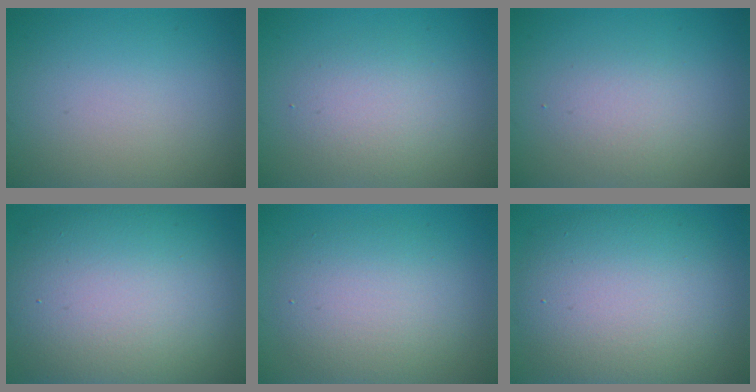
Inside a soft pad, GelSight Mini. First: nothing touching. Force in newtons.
{"total": 2.9, "press": 2.9, "slide": 0.3}
{"total": 2.2, "press": 2.2, "slide": 0.1}
{"total": 13.5, "press": 13.5, "slide": 0.8}
{"total": 5.2, "press": 5.2, "slide": 0.4}
{"total": 10.2, "press": 10.1, "slide": 0.9}